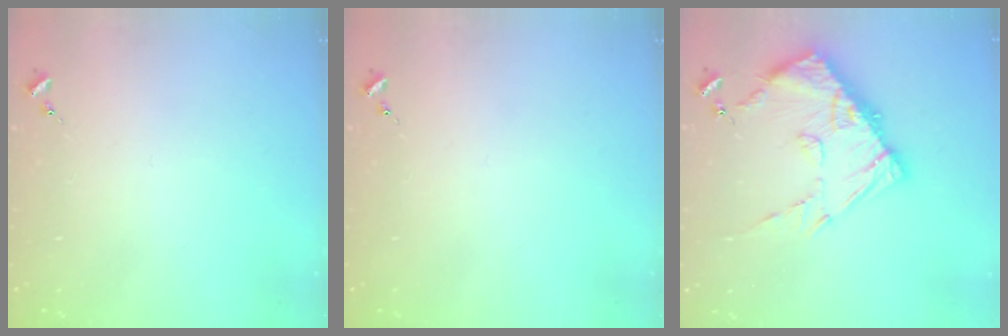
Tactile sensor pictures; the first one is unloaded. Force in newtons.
{"total": 0.0}
{"total": 14.4, "press": 14.3, "slide": 1.4}